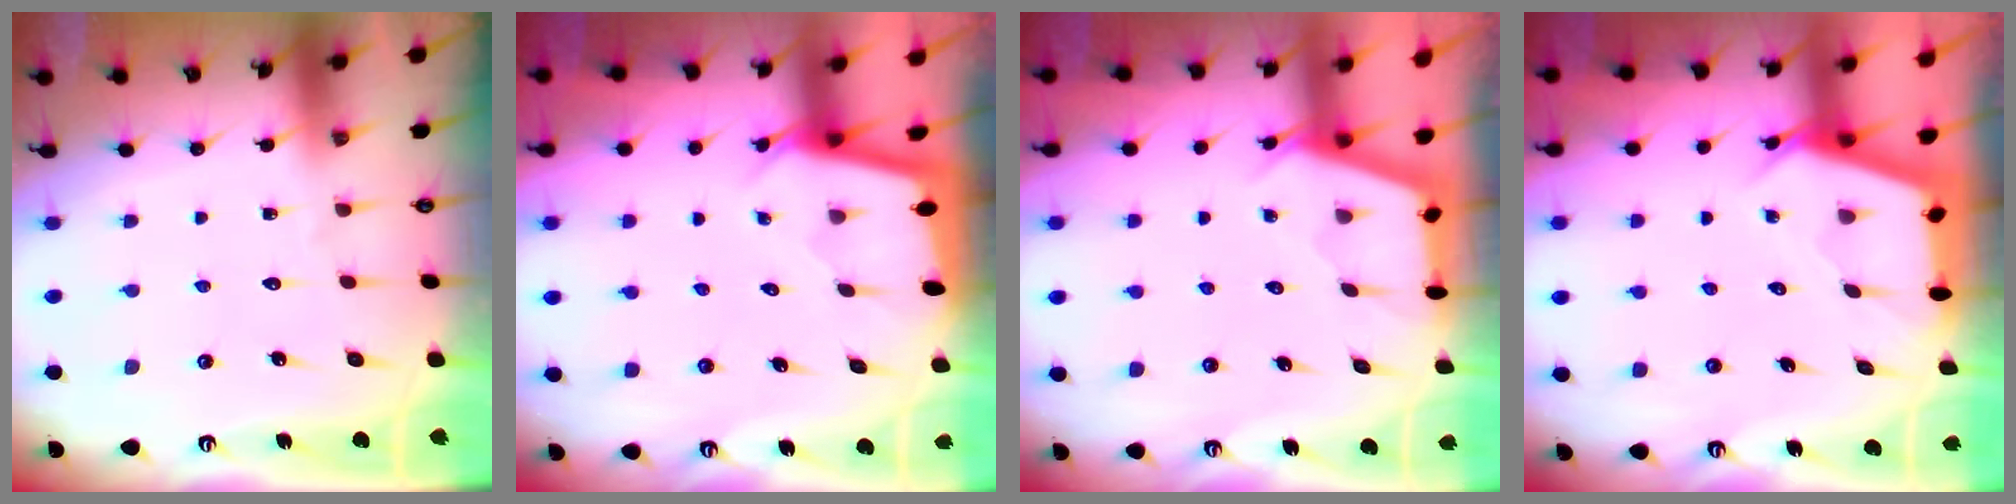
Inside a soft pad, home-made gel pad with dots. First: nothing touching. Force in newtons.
{"total": 1.9, "press": 1.9, "slide": 0.1}
{"total": 2.8, "press": 2.7, "slide": 0.3}
{"total": 2.9, "press": 2.9, "slide": 0.3}